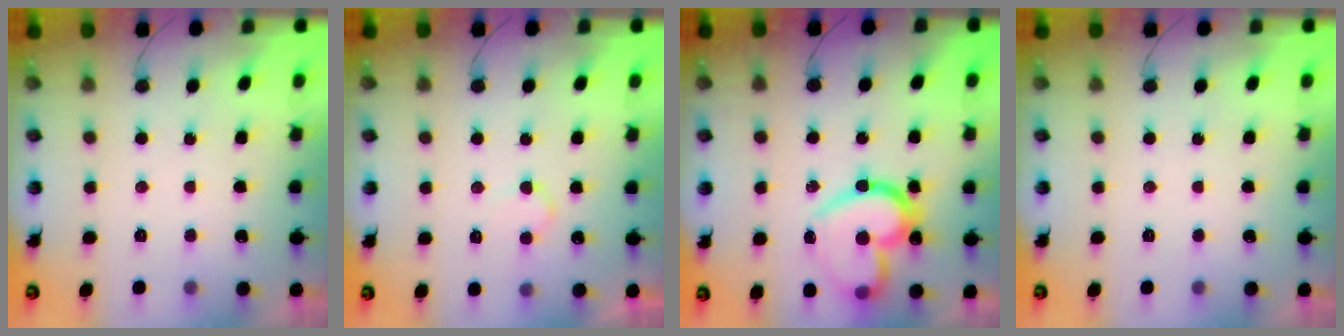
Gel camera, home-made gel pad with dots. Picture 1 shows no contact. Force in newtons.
{"total": 5.1, "press": 5.1, "slide": 0.4}
{"total": 21.6, "press": 21.5, "slide": 1.8}
{"total": 0.0}